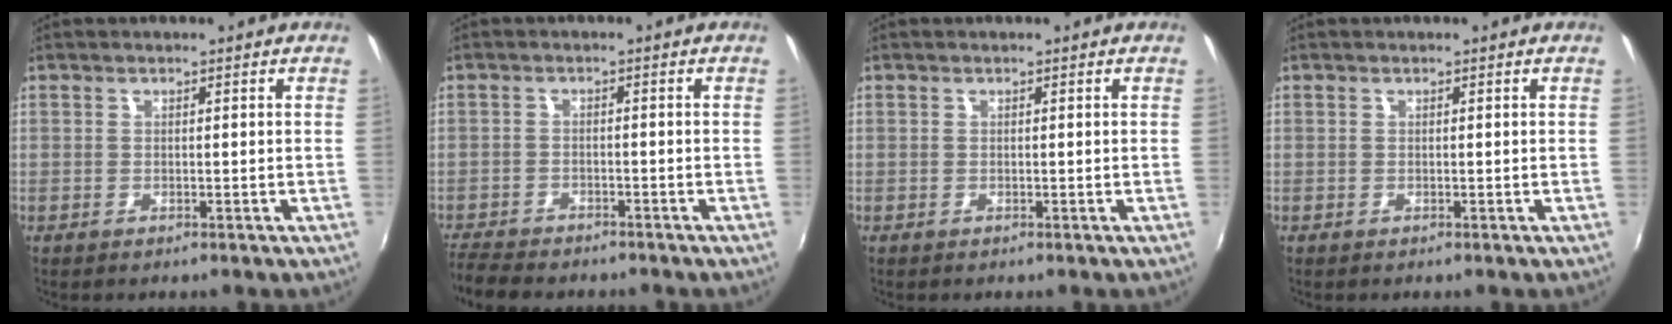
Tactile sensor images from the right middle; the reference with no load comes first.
{"total": 7.5, "force": [-6.9, 1.8, 2.3], "torque": [-0.075, -0.024, -0.118]}
{"total": 0.0}
{"total": 0.0}